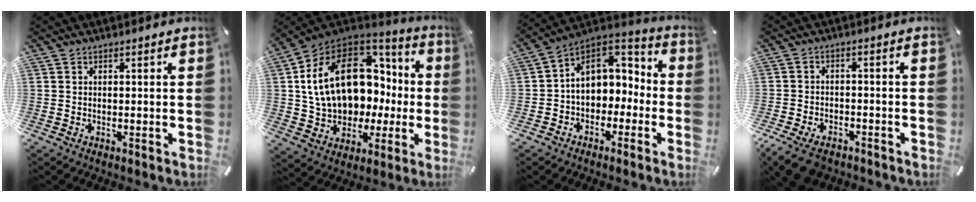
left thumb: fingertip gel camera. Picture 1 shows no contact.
{"total": 21.6, "force": [5.1, 14.8, 14.9], "torque": [-0.279, -0.022, 0.104]}
{"total": 9.9, "force": [0.9, 8.6, 4.9], "torque": [-0.083, -0.001, 0.020]}
{"total": 6.3, "force": [-4.5, 3.3, 2.9], "torque": [-0.060, 0.017, -0.083]}